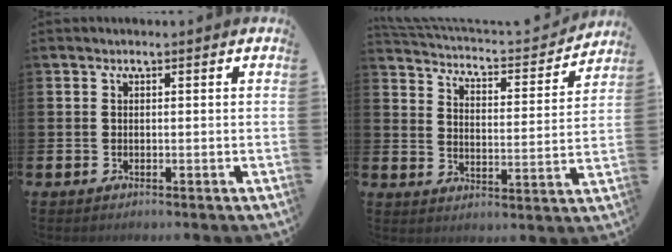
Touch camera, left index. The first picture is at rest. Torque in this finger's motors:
{"motor_torque": [0.24, -0.26, 0.03, 0.00]}